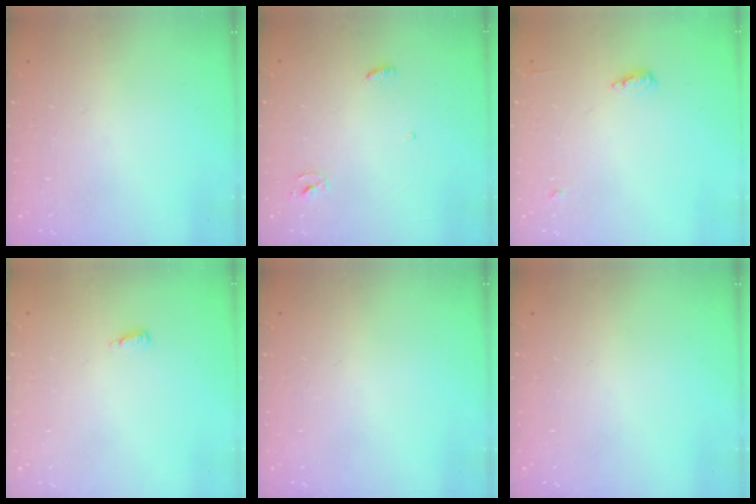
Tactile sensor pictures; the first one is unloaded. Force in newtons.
{"total": 3.3, "press": 3.3, "slide": 0.3}
{"total": 5.5, "press": 5.4, "slide": 1.0}
{"total": 4.3, "press": 4.2, "slide": 1.0}
{"total": 0.0}
{"total": 0.0}